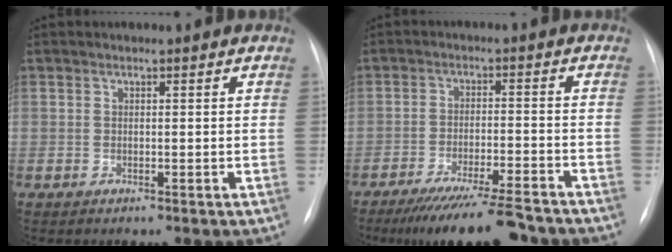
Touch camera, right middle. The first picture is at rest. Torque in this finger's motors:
{"motor_torque": [1.07, -1.07, 0.19, 0.12]}